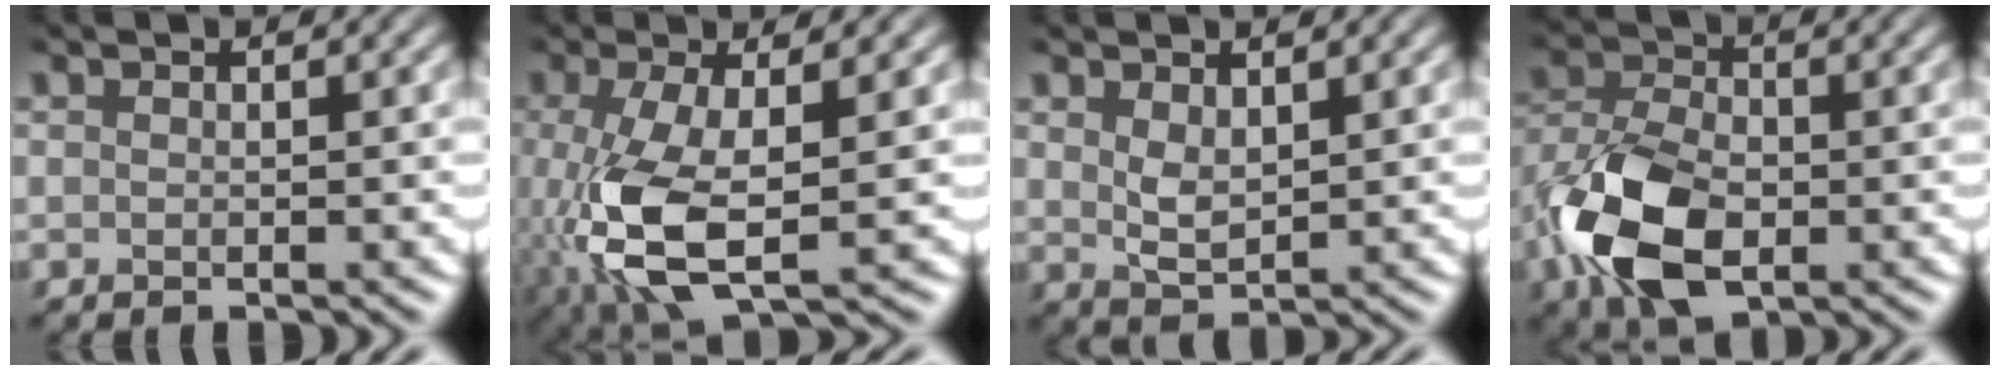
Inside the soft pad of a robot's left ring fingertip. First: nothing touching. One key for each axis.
{"total": 7.3, "fx": -1.3, "fy": 2.8, "fz": 6.6, "tx": -0.151, "ty": -0.010, "tz": -0.023}
{"total": 2.3, "fx": 1.0, "fy": 1.2, "fz": 1.7, "tx": -0.038, "ty": -0.004, "tz": 0.026}
{"total": 8.8, "fx": -3.1, "fy": 5.3, "fz": 6.3, "tx": -0.145, "ty": -0.010, "tz": -0.069}